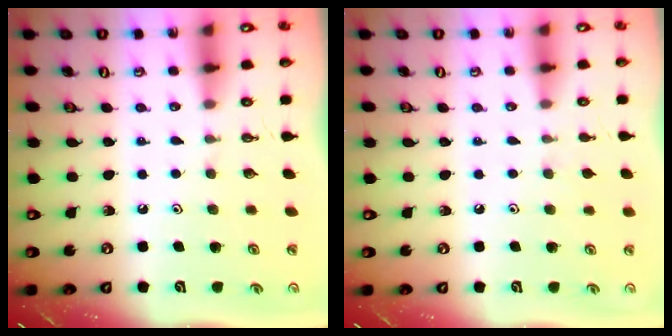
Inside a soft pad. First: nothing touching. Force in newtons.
{"total": 2.8, "press": 2.7, "slide": 0.5}